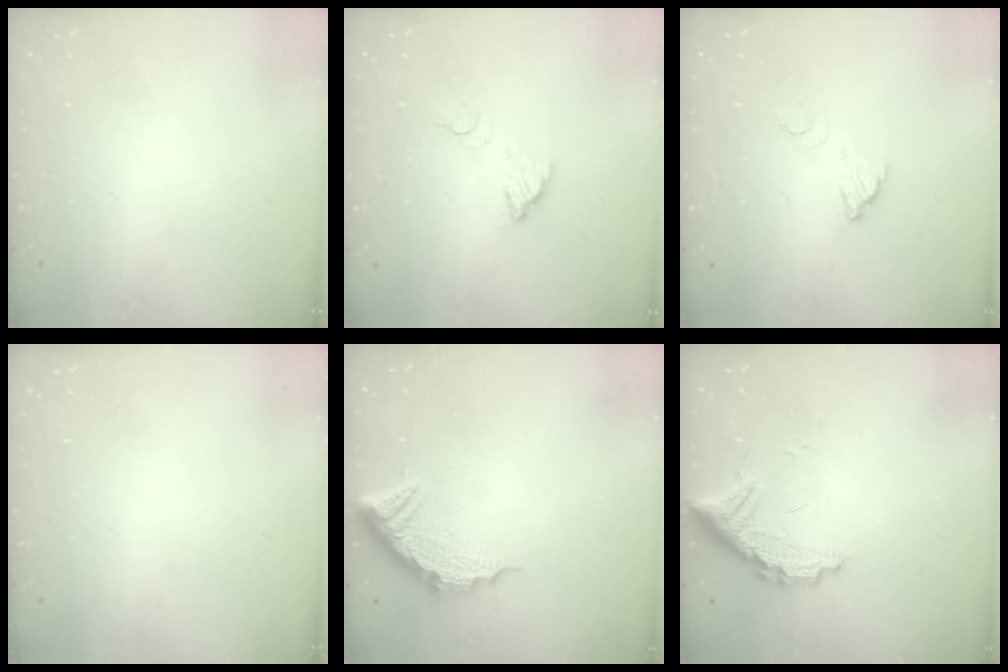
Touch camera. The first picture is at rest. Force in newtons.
{"total": 4.0, "press": 4.0, "slide": 0.2}
{"total": 3.3, "press": 3.3, "slide": 0.2}
{"total": 0.0}
{"total": 12.7, "press": 12.7, "slide": 0.8}
{"total": 10.9, "press": 10.8, "slide": 0.9}